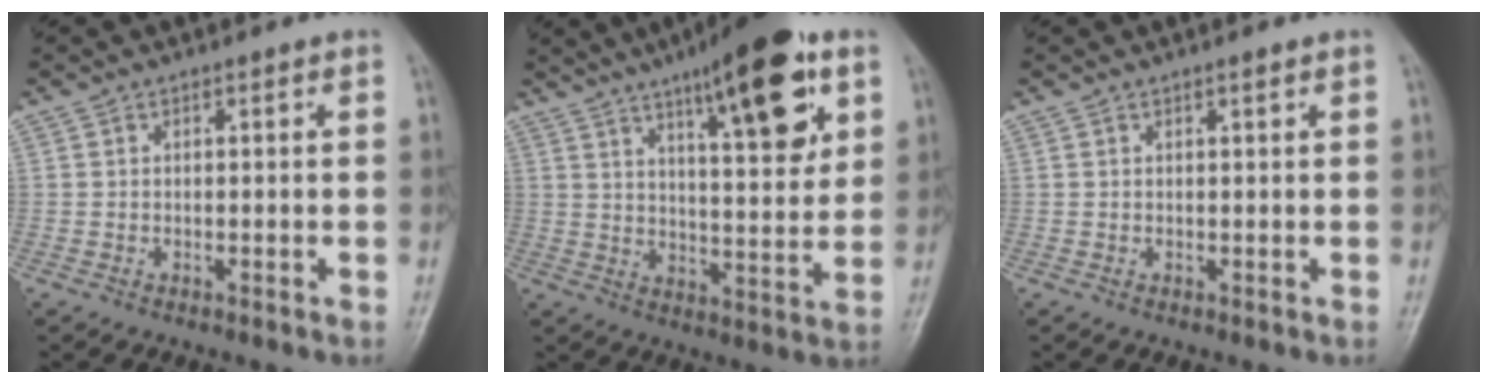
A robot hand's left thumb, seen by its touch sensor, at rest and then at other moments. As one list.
[{"total": 18.1, "force": [9.1, 5.3, 14.8], "torque": [-0.190, -0.032, 0.136]}, {"total": 0.8, "force": [0.5, 0.1, 0.6], "torque": [-0.008, -0.001, 0.008]}]